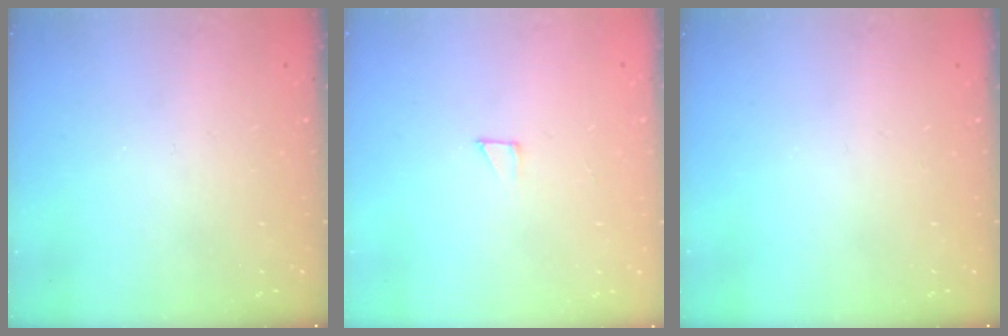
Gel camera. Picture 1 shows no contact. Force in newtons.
{"total": 1.9, "press": 1.9, "slide": 0.1}
{"total": 0.0}